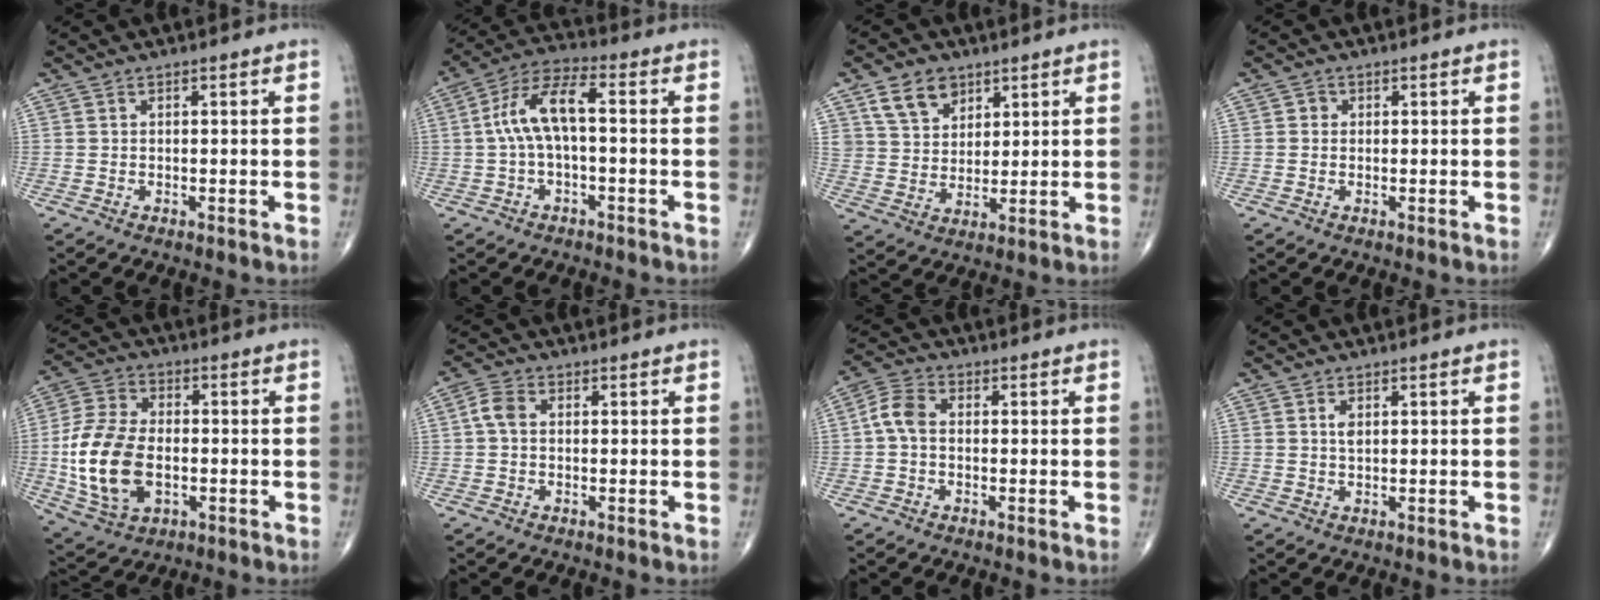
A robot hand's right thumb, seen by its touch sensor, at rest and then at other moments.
{"total": 9.4, "force": [0.0, 3.6, 8.6], "torque": [-0.179, 0.041, -0.006]}
{"total": 8.3, "force": [4.7, 5.9, 3.6], "torque": [-0.043, -0.024, 0.091]}
{"total": 1.1, "force": [0.1, 1.1, 0.3], "torque": [0.001, 0.003, -0.001]}
{"total": 16.0, "force": [-2.2, 9.9, 12.4], "torque": [-0.249, 0.007, -0.034]}
{"total": 3.4, "force": [0.2, 2.3, 2.4], "torque": [-0.050, 0.011, -0.001]}
{"total": 4.9, "force": [-0.2, 3.3, 3.6], "torque": [-0.070, 0.014, -0.014]}
{"total": 1.3, "force": [0.5, 0.6, 1.0], "torque": [-0.017, -0.001, 0.011]}